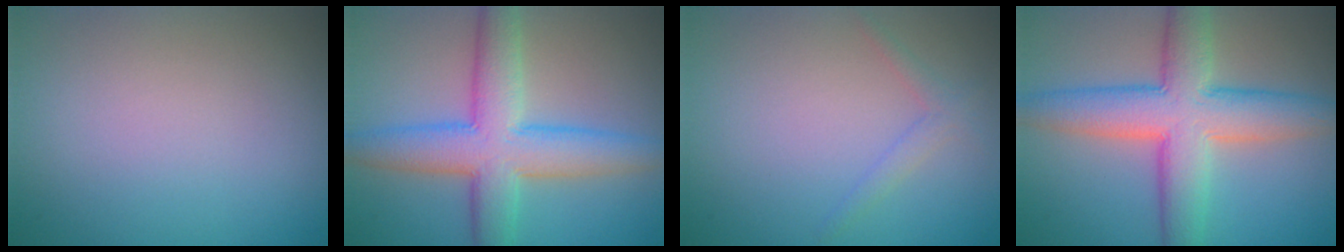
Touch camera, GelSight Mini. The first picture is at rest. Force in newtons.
{"total": 7.4, "press": 7.4, "slide": 0.1}
{"total": 1.3, "press": 1.3, "slide": 0.1}
{"total": 8.4, "press": 8.4, "slide": 0.3}